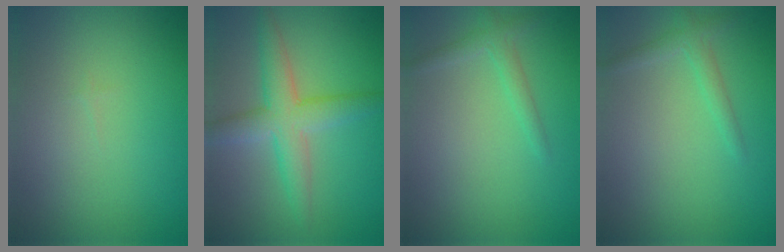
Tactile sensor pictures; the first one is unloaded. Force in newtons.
{"total": 4.1, "press": 4.1, "slide": 0.1}
{"total": 1.5, "press": 1.5, "slide": 0.1}
{"total": 1.5, "press": 1.5, "slide": 0.1}